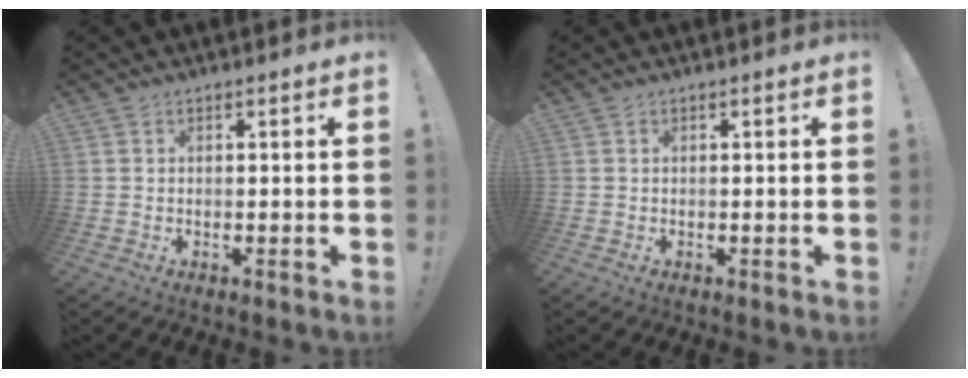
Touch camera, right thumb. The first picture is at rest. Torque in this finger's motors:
{"motor_torque": [-0.08, -0.08, -0.14, 0.14, 0.03]}